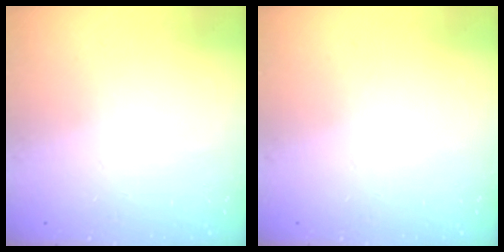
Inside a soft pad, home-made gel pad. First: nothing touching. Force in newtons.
{"total": 0.0}